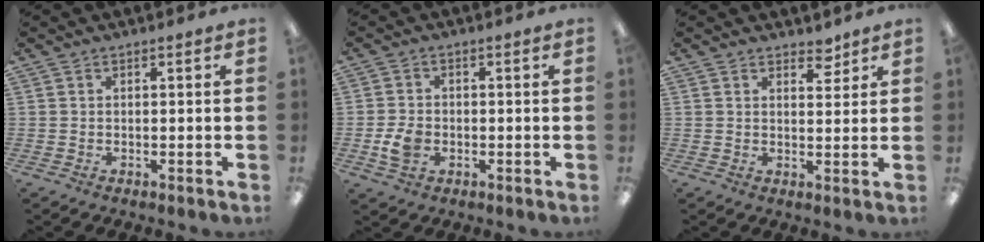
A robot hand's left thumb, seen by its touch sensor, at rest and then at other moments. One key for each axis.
{"total": 4.8, "fx": -1.3, "fy": 3.6, "fz": 2.9, "tx": -0.052, "ty": 0.000, "tz": -0.024}
{"total": 3.9, "fx": 3.3, "fy": 1.7, "fz": 1.1, "tx": 0.006, "ty": -0.022, "tz": 0.054}